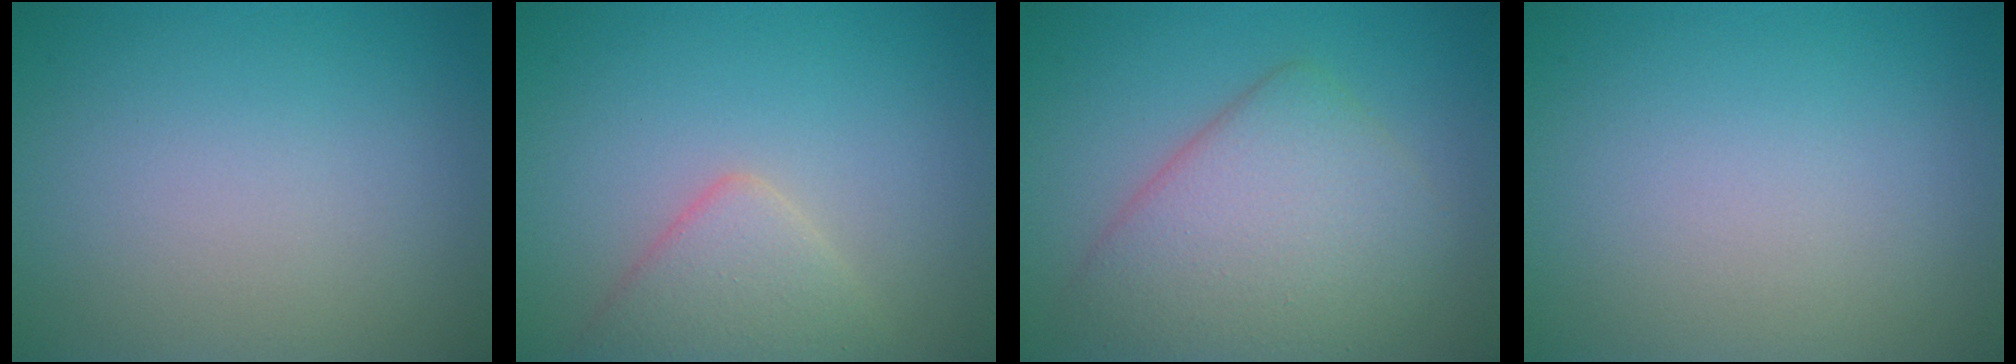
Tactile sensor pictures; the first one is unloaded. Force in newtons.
{"total": 3.2, "press": 3.2, "slide": 0.1}
{"total": 6.3, "press": 6.3, "slide": 0.2}
{"total": 0.0}